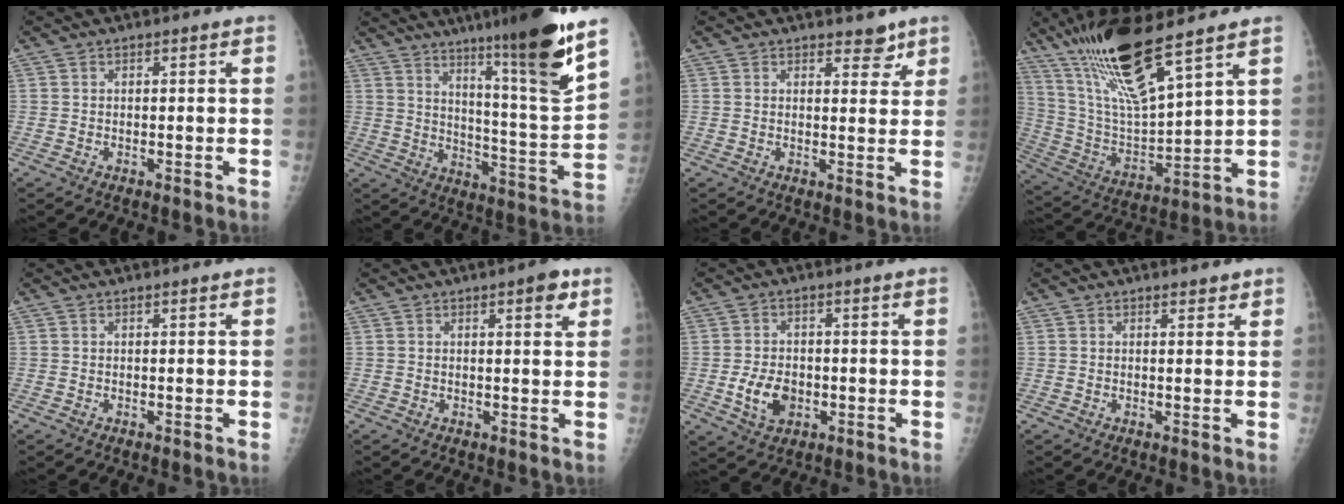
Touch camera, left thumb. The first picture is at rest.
{"total": 19.0, "force": [12.2, 0.5, 14.5], "torque": [-0.193, -0.073, 0.193]}
{"total": 3.7, "force": [2.8, 1.7, 1.7], "torque": [0.000, -0.017, 0.037]}
{"total": 18.9, "force": [12.8, 3.4, 13.5], "torque": [-0.245, -0.059, 0.253]}
{"total": 0.0}
{"total": 3.4, "force": [1.8, 0.9, 2.7], "torque": [-0.029, -0.007, 0.021]}
{"total": 6.5, "force": [-1.4, 4.6, 4.3], "torque": [-0.065, 0.003, -0.019]}
{"total": 1.3, "force": [1.1, 0.5, 0.5], "torque": [-0.003, -0.007, 0.014]}